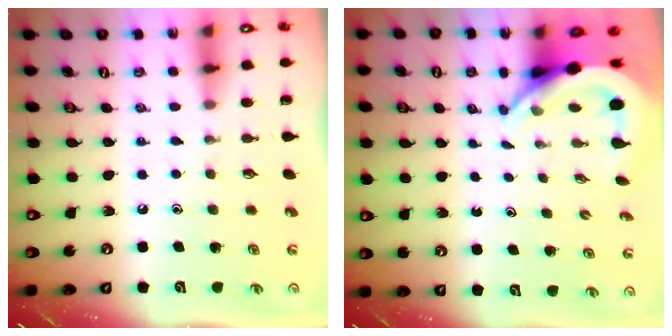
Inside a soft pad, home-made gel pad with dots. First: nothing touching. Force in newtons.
{"total": 6.1, "press": 6.0, "slide": 1.1}